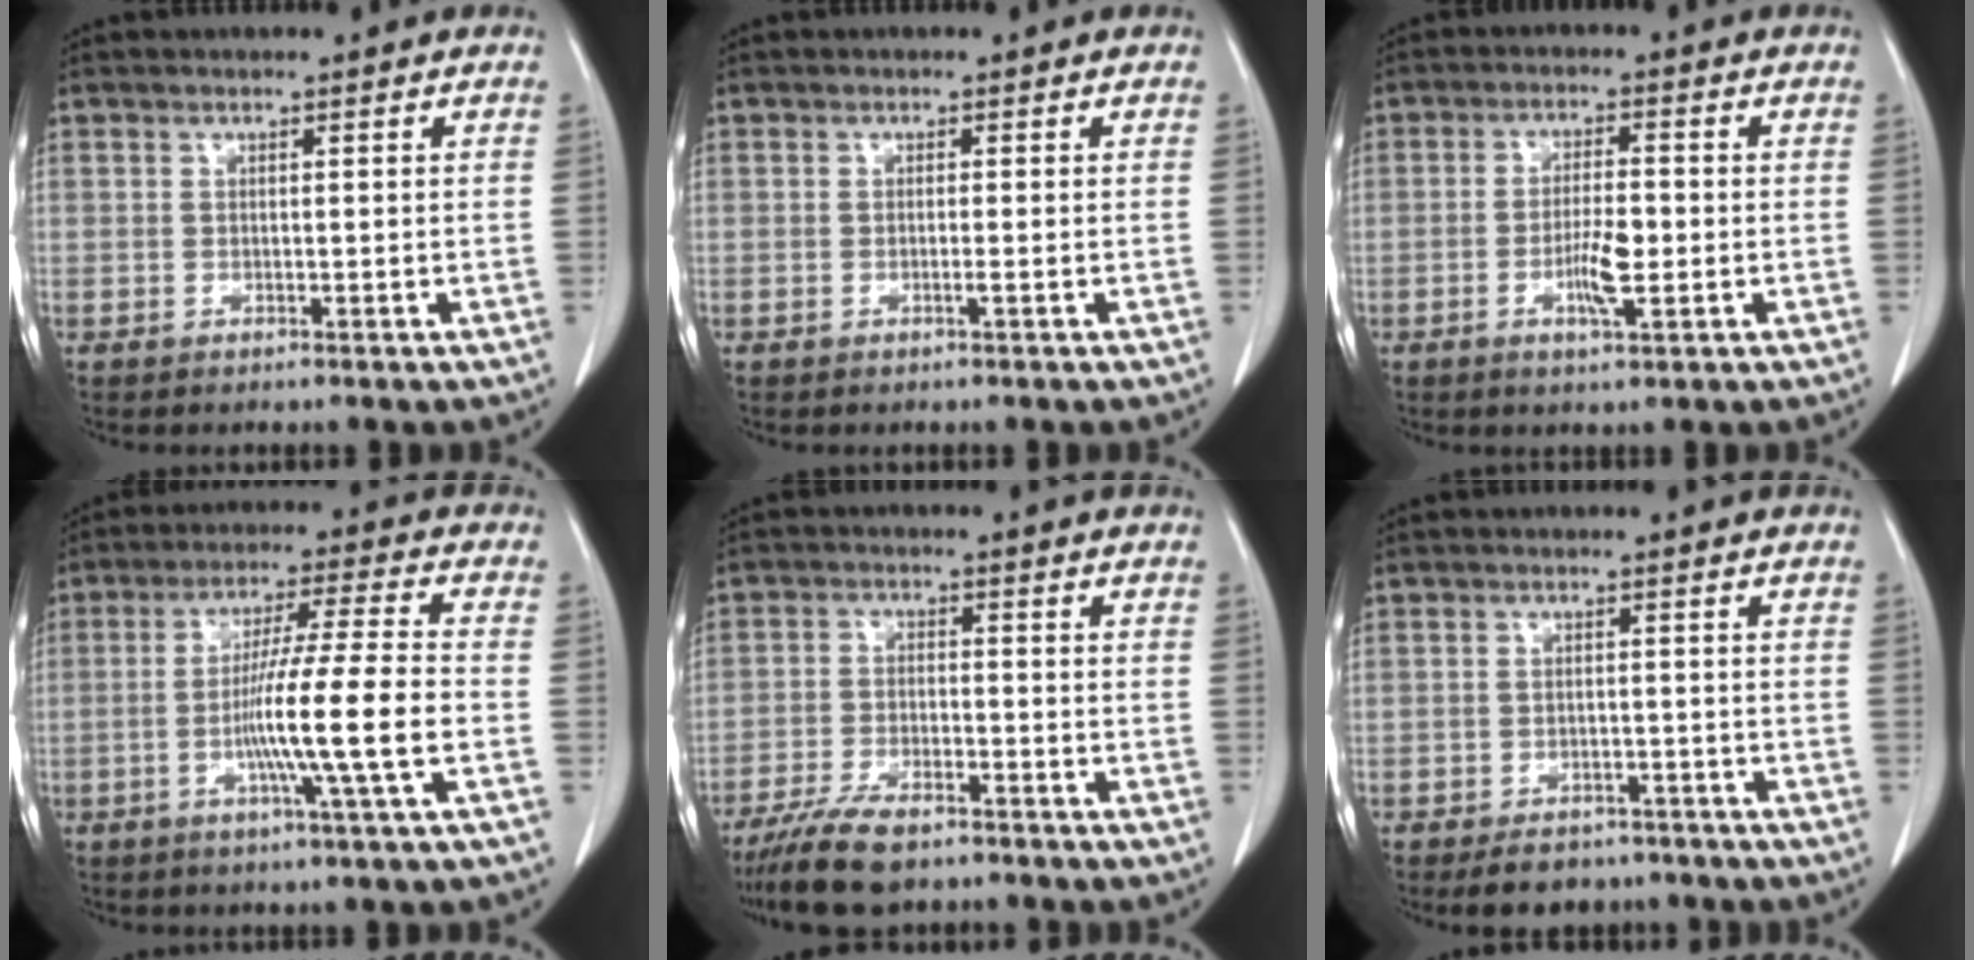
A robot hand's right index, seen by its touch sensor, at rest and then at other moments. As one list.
[{"total": 0.7, "force": [-0.3, -0.1, 0.6], "torque": [-0.011, 0.000, -0.005]}, {"total": 5.5, "force": [-1.3, 1.1, 5.2], "torque": [-0.097, -0.002, -0.022]}, {"total": 12.2, "force": [-3.0, -1.2, 11.8], "torque": [-0.211, -0.006, -0.058]}, {"total": 8.6, "force": [-6.7, 2.5, 4.7], "torque": [-0.084, -0.016, -0.116]}, {"total": 6.1, "force": [-4.9, 3.2, 1.4], "torque": [-0.011, 0.007, -0.068]}]